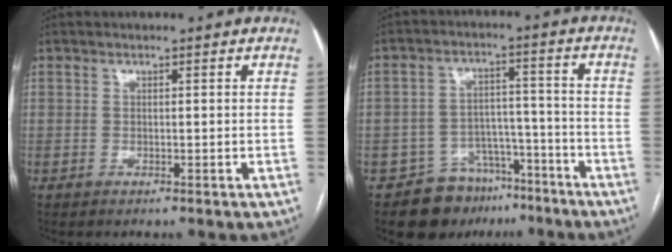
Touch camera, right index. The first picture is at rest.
{"total": 10.1, "force": [-7.2, 6.7, 2.2], "torque": [-0.023, 0.041, -0.105]}